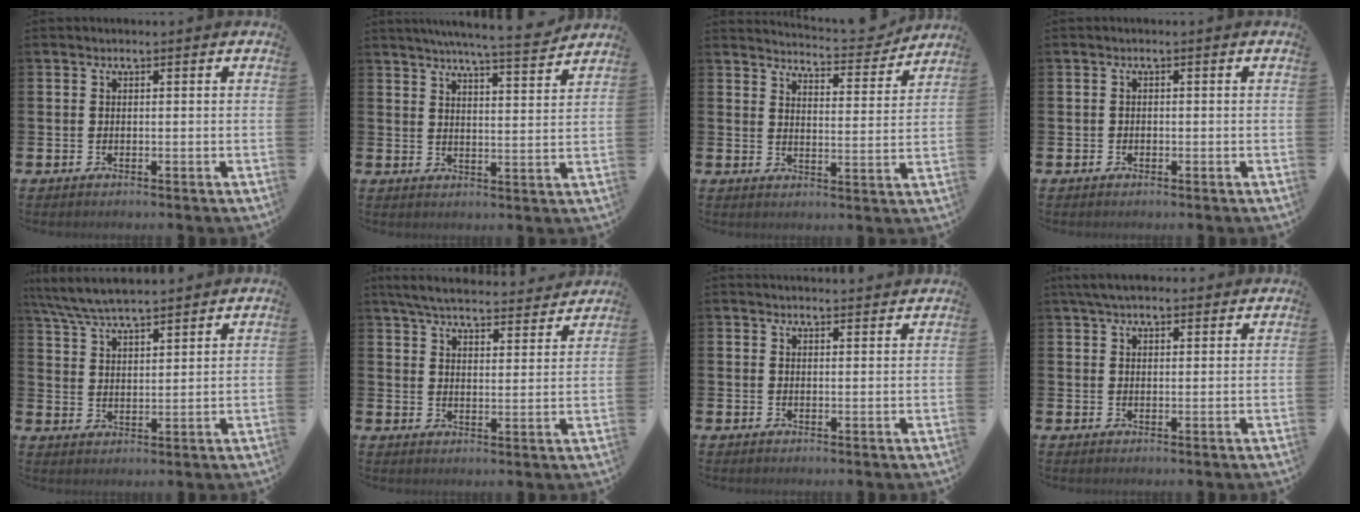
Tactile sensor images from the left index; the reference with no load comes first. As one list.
[{"total": 6.9, "force": [6.6, -0.4, 2.0], "torque": [-0.046, -0.039, 0.115]}, {"total": 5.4, "force": [5.4, 0.3, 0.6], "torque": [-0.021, -0.043, 0.092]}, {"total": 0.7, "force": [-0.3, 0.6, 0.2], "torque": [-0.007, 0.005, -0.007]}, {"total": 6.7, "force": [6.4, 0.8, 1.8], "torque": [-0.062, -0.026, 0.117]}, {"total": 6.3, "force": [6.0, 1.0, 1.5], "torque": [-0.049, -0.039, 0.106]}, {"total": 2.2, "force": [2.2, 0.2, 0.0], "torque": [0.006, -0.013, 0.037]}, {"total": 4.3, "force": [3.8, 1.4, 1.5], "torque": [-0.037, -0.006, 0.071]}]